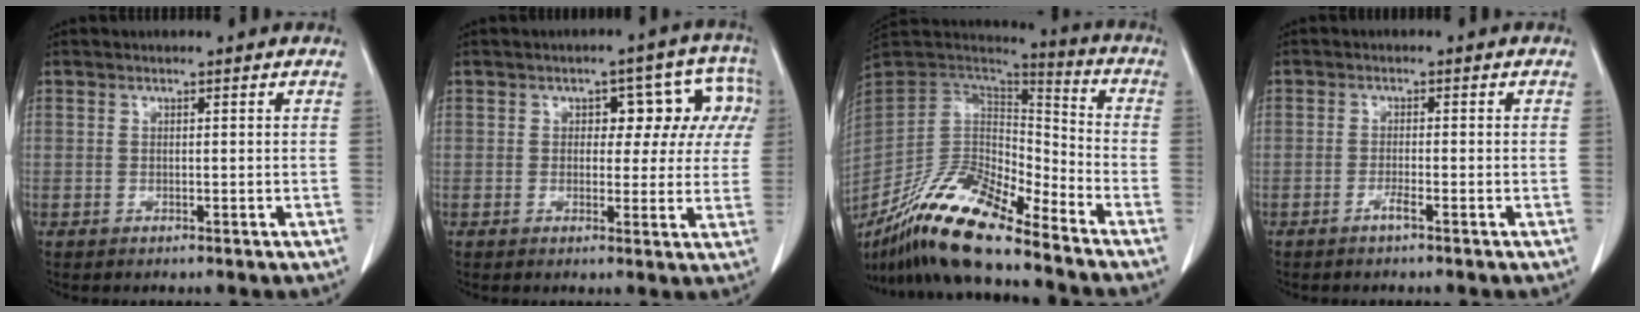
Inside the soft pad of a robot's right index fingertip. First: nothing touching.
{"total": 8.3, "force": [1.9, 4.9, 6.4], "torque": [-0.052, 0.040, 0.021]}
{"total": 17.5, "force": [-13.8, 3.6, 10.2], "torque": [-0.190, 0.002, -0.259]}
{"total": 1.6, "force": [-1.1, -0.1, 1.1], "torque": [-0.021, 0.001, -0.021]}